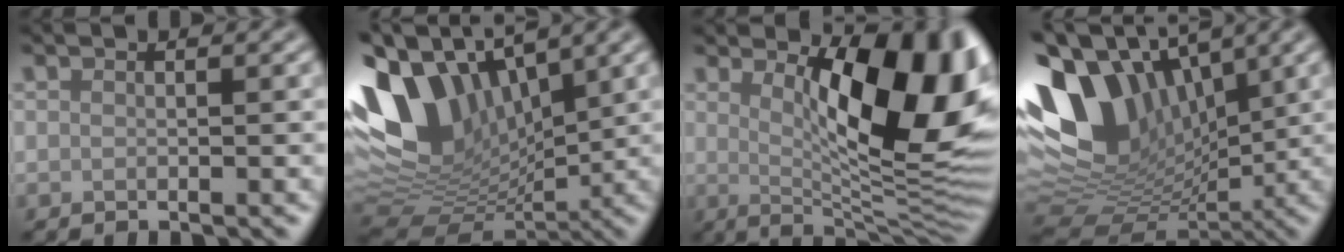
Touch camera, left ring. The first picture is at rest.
{"total": 13.3, "force": [3.9, 8.5, 9.5], "torque": [-0.209, 0.007, 0.076]}
{"total": 12.8, "force": [2.8, 4.8, 11.6], "torque": [-0.138, -0.001, 0.045]}
{"total": 14.4, "force": [3.5, 9.6, 10.1], "torque": [-0.187, 0.008, 0.085]}